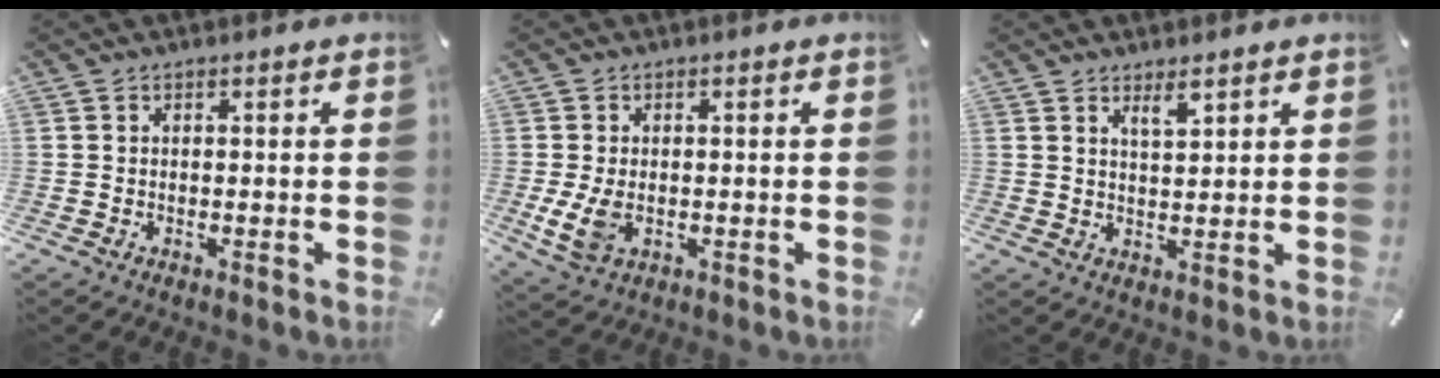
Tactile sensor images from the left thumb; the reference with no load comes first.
{"total": 5.2, "force": [-0.6, 3.6, 3.7], "torque": [-0.082, -0.006, -0.012]}
{"total": 3.3, "force": [2.7, 0.8, 1.7], "torque": [-0.030, -0.011, 0.047]}